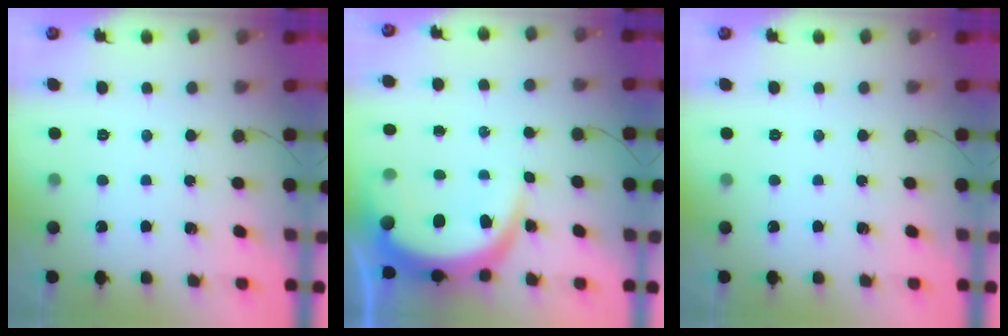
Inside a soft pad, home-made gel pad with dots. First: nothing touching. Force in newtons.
{"total": 11.4, "press": 11.3, "slide": 1.1}
{"total": 0.0}